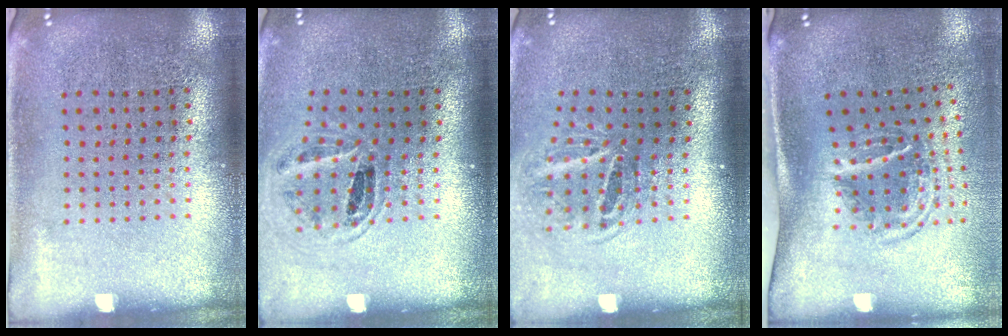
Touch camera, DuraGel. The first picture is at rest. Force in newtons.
{"total": 0.9, "press": 0.9, "slide": 0.2}
{"total": 1.8, "press": 1.2, "slide": 1.3}
{"total": 1.8, "press": 1.1, "slide": 1.5}